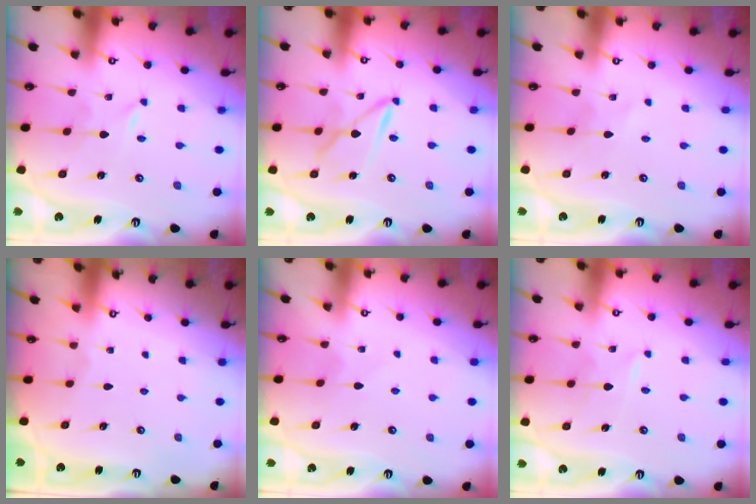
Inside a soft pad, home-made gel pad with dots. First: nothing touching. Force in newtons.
{"total": 5.4, "press": 5.4, "slide": 0.4}
{"total": 0.9, "press": 0.9, "slide": 0.0}
{"total": 0.0}
{"total": 3.0, "press": 3.0, "slide": 0.3}
{"total": 2.4, "press": 2.3, "slide": 0.3}